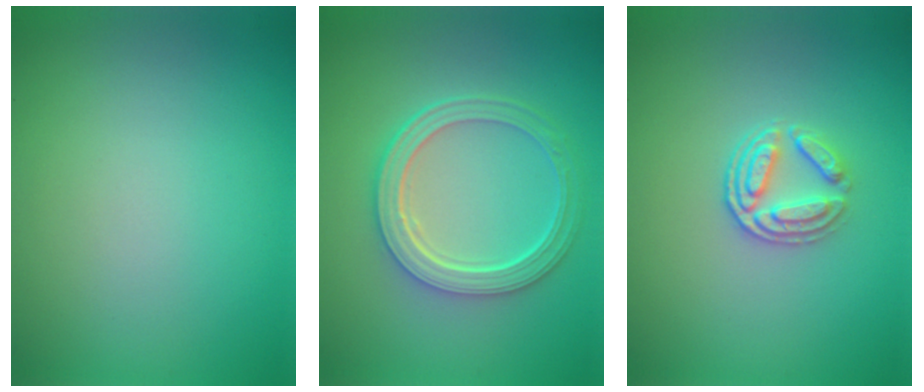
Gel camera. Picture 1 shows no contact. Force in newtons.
{"total": 5.2, "press": 3.9, "slide": 3.4}
{"total": 2.6, "press": 2.1, "slide": 1.6}